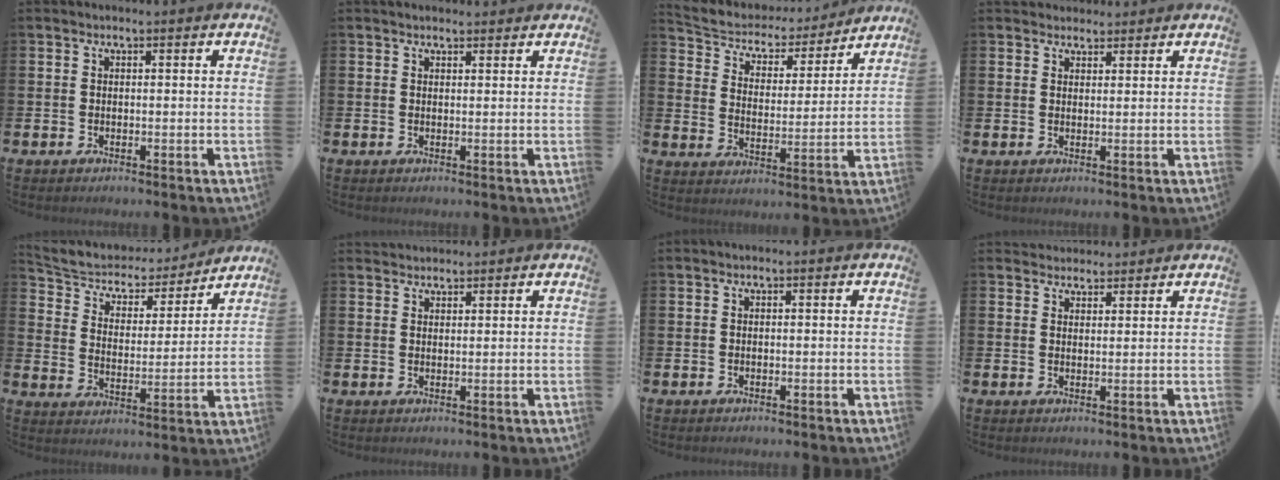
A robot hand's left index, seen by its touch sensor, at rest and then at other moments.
{"total": 1.1, "force": [1.1, 0.4, 0.2], "torque": [0.010, -0.001, 0.017]}
{"total": 4.7, "force": [4.2, 2.2, 0.5], "torque": [-0.038, -0.035, 0.065]}
{"total": 2.5, "force": [2.3, 0.8, -0.2], "torque": [0.013, -0.011, 0.041]}
{"total": 5.4, "force": [4.8, 2.3, 0.8], "torque": [-0.045, -0.039, 0.077]}
{"total": 2.0, "force": [2.0, 0.5, -0.2], "torque": [0.014, -0.009, 0.035]}
{"total": 0.0}
{"total": 2.7, "force": [2.6, 0.8, -0.2], "torque": [0.005, -0.010, 0.047]}